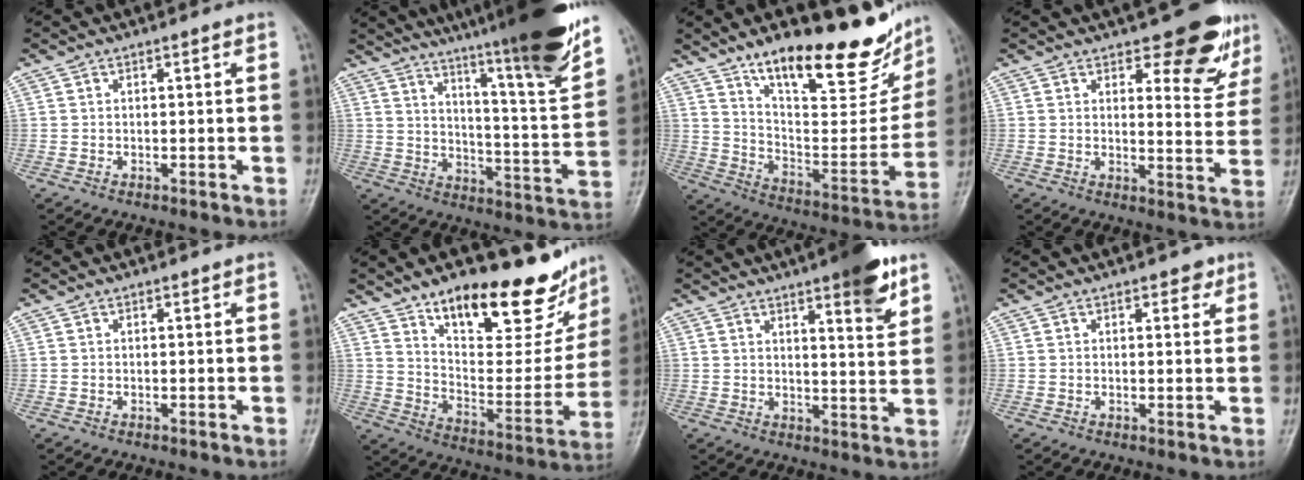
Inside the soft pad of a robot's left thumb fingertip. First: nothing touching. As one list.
[{"total": 24.5, "force": [18.7, 1.7, 15.7], "torque": [-0.219, -0.104, 0.268]}, {"total": 25.6, "force": [17.7, 8.2, 16.6], "torque": [-0.196, -0.085, 0.279]}, {"total": 10.0, "force": [6.7, 4.2, 6.2], "torque": [-0.037, -0.042, 0.084]}, {"total": 0.0}, {"total": 23.9, "force": [17.0, 8.9, 14.2], "torque": [-0.149, -0.087, 0.263]}, {"total": 9.6, "force": [5.9, 2.0, 7.3], "torque": [-0.086, -0.033, 0.078]}, {"total": 2.1, "force": [1.3, 1.2, 1.2], "torque": [-0.001, -0.004, 0.014]}]